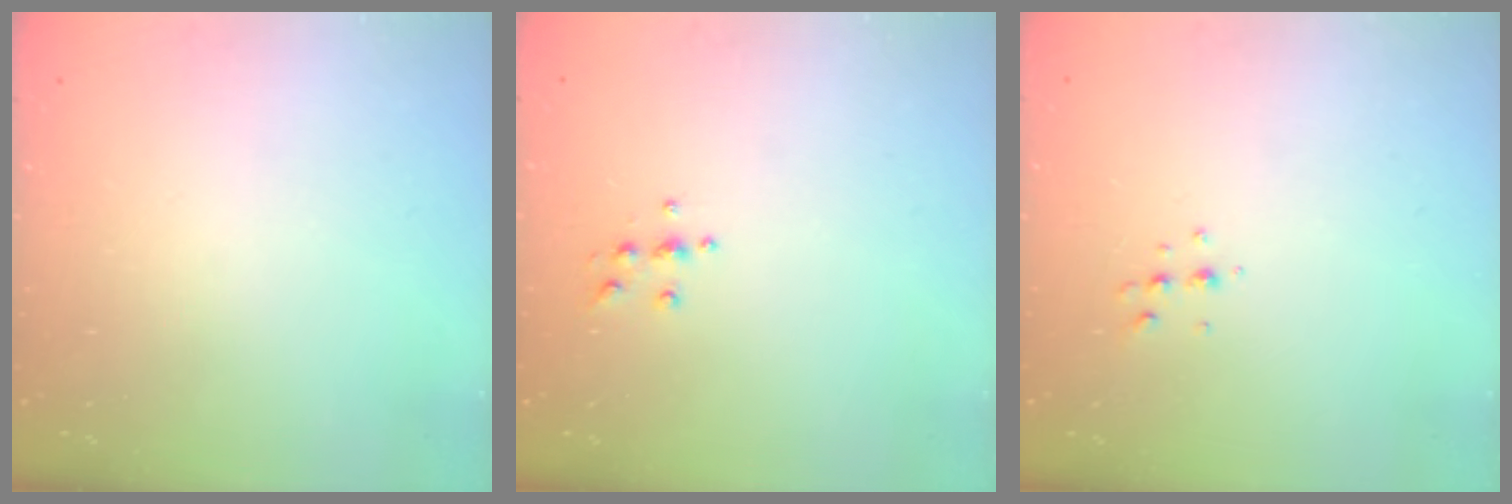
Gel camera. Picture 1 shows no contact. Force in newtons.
{"total": 4.3, "press": 4.3, "slide": 0.6}
{"total": 4.3, "press": 4.2, "slide": 0.6}